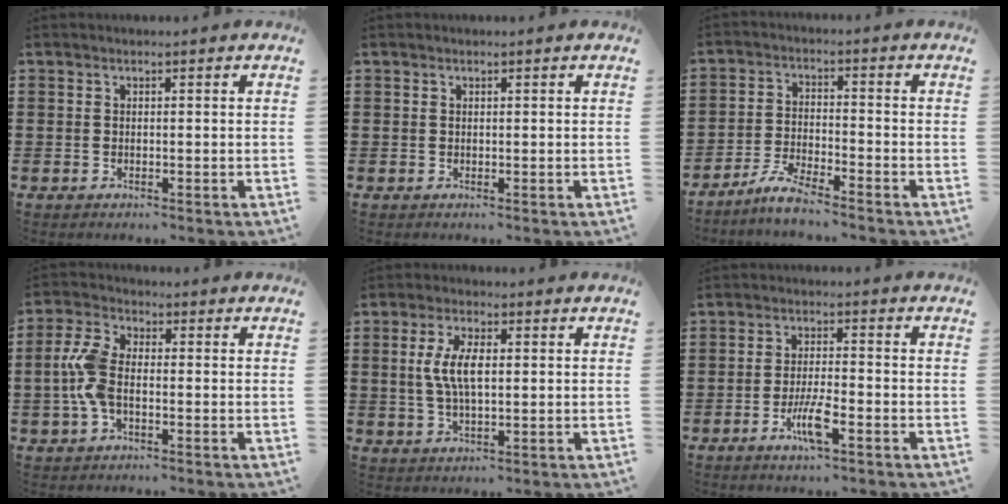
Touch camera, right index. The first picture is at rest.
{"total": 0.0}
{"total": 4.9, "force": [-4.5, 0.1, 2.0], "torque": [-0.049, -0.005, -0.088]}
{"total": 7.1, "force": [-0.9, 3.8, 5.9], "torque": [-0.155, -0.005, -0.026]}
{"total": 6.4, "force": [0.6, 2.6, 5.8], "torque": [-0.129, 0.004, 0.003]}
{"total": 5.6, "force": [-2.7, 1.1, 4.8], "torque": [-0.104, -0.008, -0.054]}